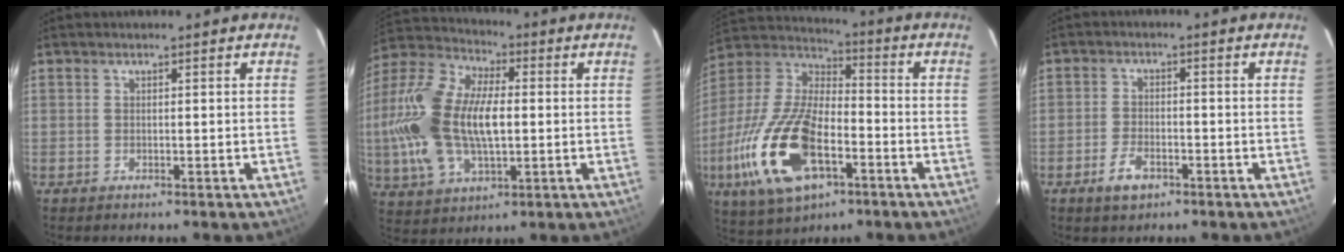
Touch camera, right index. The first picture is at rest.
{"total": 20.1, "force": [-0.5, 10.7, 17.1], "torque": [-0.362, 0.011, -0.008]}
{"total": 23.0, "force": [-8.7, 11.1, 18.2], "torque": [-0.398, -0.023, -0.156]}
{"total": 4.7, "force": [-2.8, 2.5, 2.9], "torque": [-0.068, -0.001, -0.049]}